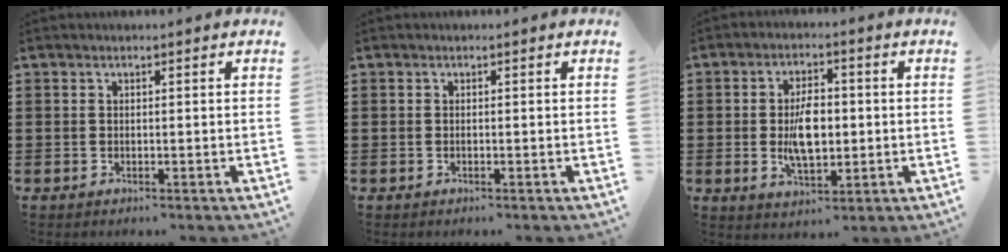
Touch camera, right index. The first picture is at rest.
{"total": 0.0}
{"total": 7.1, "force": [-0.2, 3.6, 6.2], "torque": [-0.112, -0.002, -0.010]}